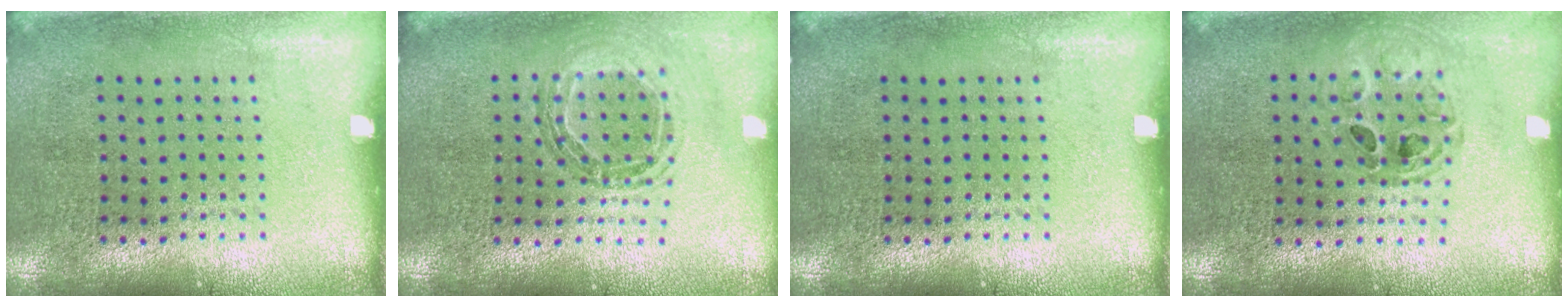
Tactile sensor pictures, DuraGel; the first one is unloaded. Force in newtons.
{"total": 0.8, "press": 0.8, "slide": 0.1}
{"total": 0.0}
{"total": 0.8, "press": 0.8, "slide": 0.1}